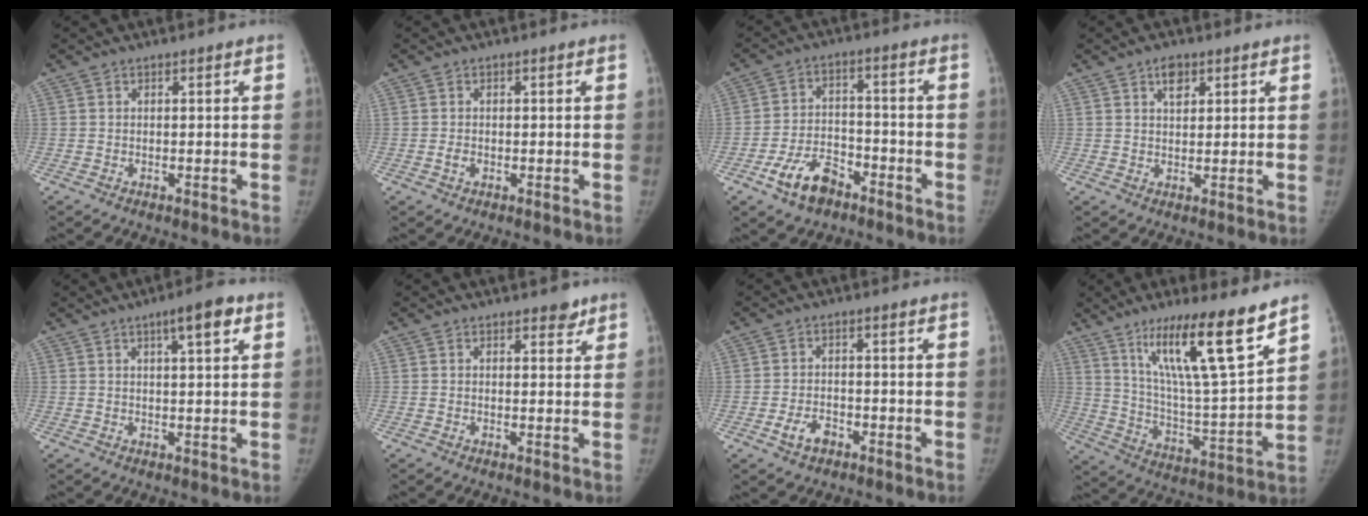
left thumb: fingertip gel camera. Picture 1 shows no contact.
{"total": 1.5, "force": [-0.5, 1.1, 0.8], "torque": [-0.011, 0.002, -0.008]}
{"total": 9.4, "force": [-5.8, 5.4, 5.1], "torque": [-0.078, 0.035, -0.101]}
{"total": 3.4, "force": [1.8, 2.0, 2.1], "torque": [-0.020, -0.008, 0.030]}
{"total": 5.6, "force": [2.7, 1.2, 4.8], "torque": [-0.062, -0.004, 0.038]}
{"total": 2.2, "force": [1.7, 1.1, 1.0], "torque": [0.004, -0.009, 0.020]}
{"total": 4.1, "force": [-2.2, 2.6, 2.3], "torque": [-0.036, 0.017, -0.036]}
{"total": 19.8, "force": [12.8, 2.4, 14.9], "torque": [-0.227, -0.072, 0.224]}